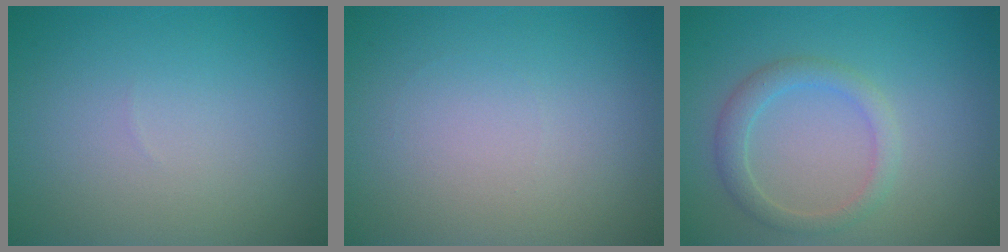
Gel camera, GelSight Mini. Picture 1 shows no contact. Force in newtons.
{"total": 0.0}
{"total": 2.3, "press": 2.3, "slide": 0.0}